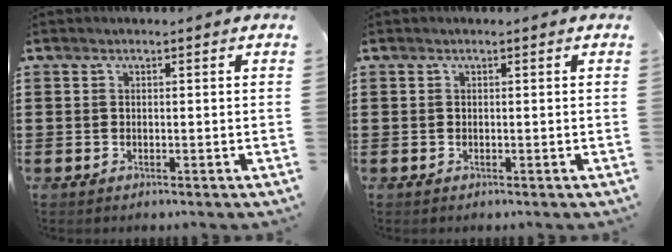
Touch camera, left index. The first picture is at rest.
{"total": 0.0}